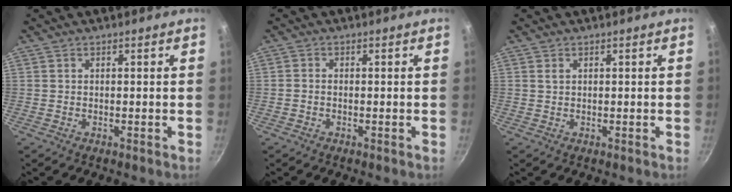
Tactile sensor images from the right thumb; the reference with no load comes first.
{"total": 0.9, "force": [-0.4, 0.6, 0.5], "torque": [-0.010, 0.006, -0.009]}
{"total": 0.6, "force": [0.3, 0.3, 0.4], "torque": [-0.008, 0.000, 0.008]}